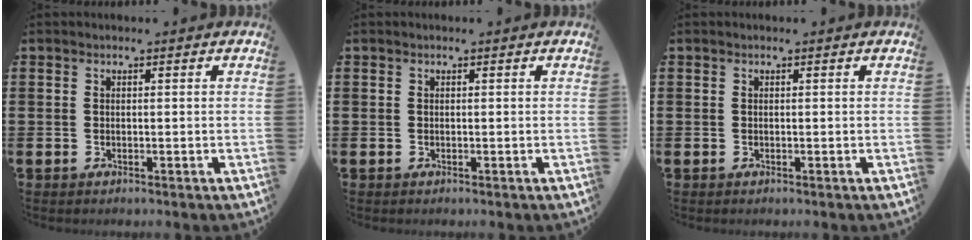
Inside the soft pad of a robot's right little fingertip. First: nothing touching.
{"total": 0.0}
{"total": 0.0}